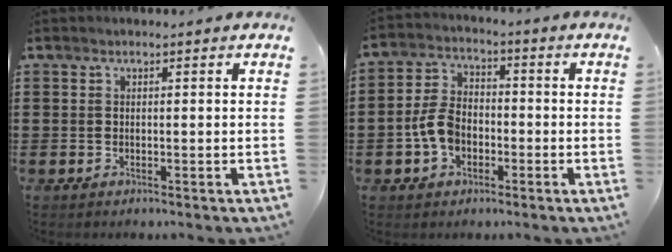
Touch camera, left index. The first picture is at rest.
{"total": 6.3, "force": [-1.9, 4.2, 4.3], "torque": [-0.111, 0.004, -0.045]}